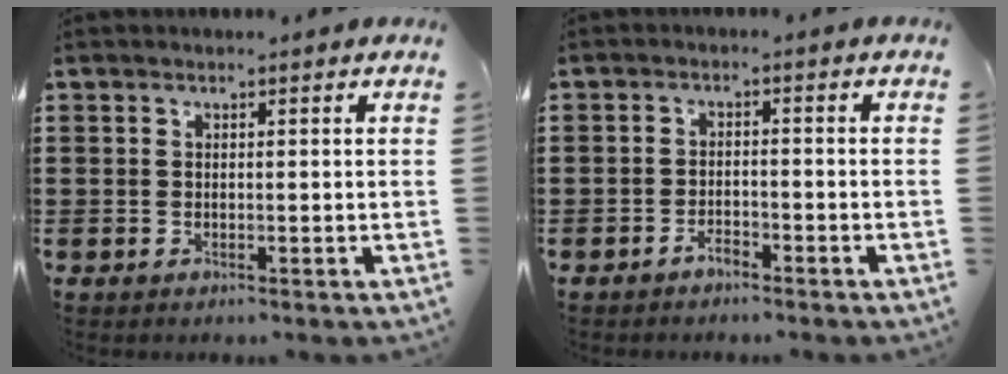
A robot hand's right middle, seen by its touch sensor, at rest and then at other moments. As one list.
[{"total": 2.3, "force": [-2.0, 0.7, 0.8], "torque": [-0.019, 0.003, -0.040]}]